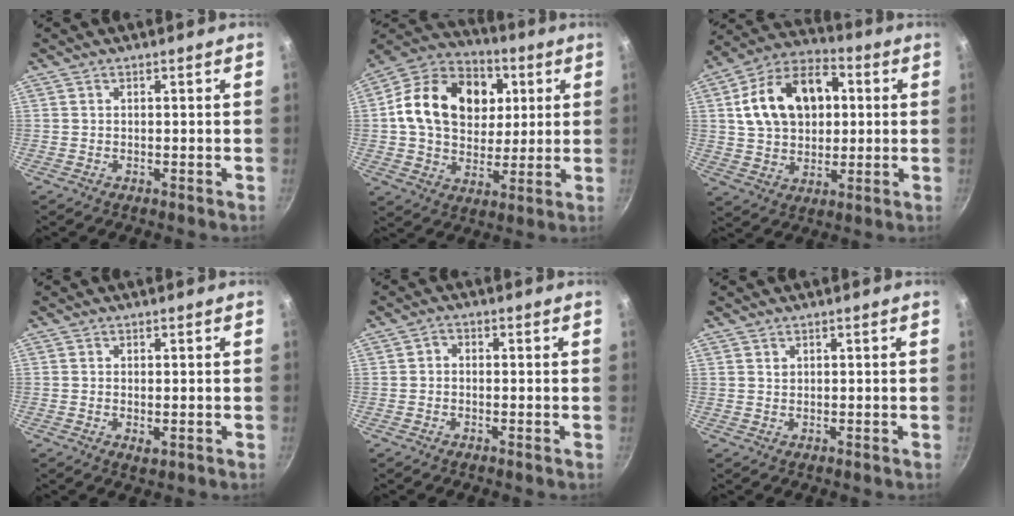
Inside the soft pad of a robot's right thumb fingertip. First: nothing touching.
{"total": 21.3, "force": [4.3, 16.1, 13.2], "torque": [-0.196, 0.014, 0.065]}
{"total": 18.2, "force": [3.5, 12.6, 12.6], "torque": [-0.187, 0.020, 0.049]}
{"total": 1.7, "force": [-0.2, 0.9, 1.4], "torque": [-0.023, -0.005, -0.003]}
{"total": 1.6, "force": [-0.3, 1.2, 0.9], "torque": [-0.018, 0.010, -0.010]}
{"total": 0.7, "force": [0.5, 0.4, 0.2], "torque": [-0.004, 0.000, 0.010]}